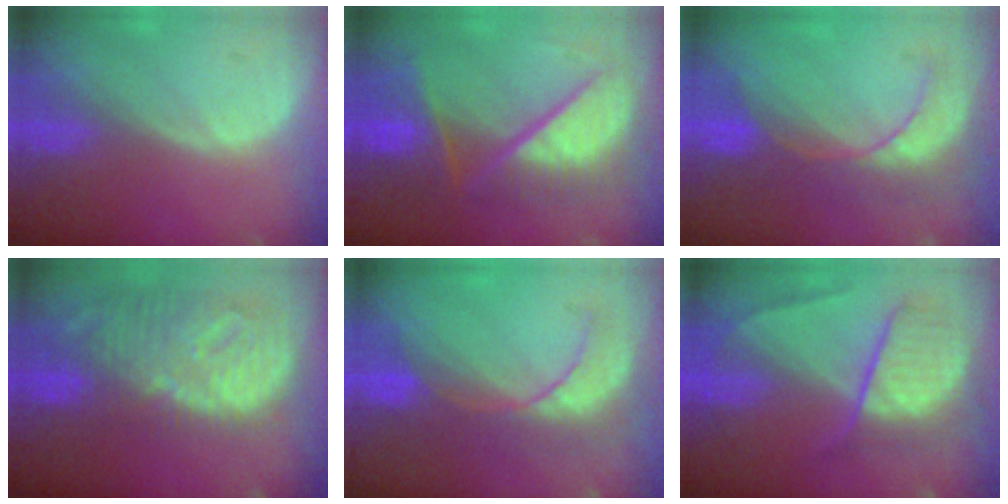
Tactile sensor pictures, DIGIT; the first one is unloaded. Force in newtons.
{"total": 11.0, "press": 10.9, "slide": 1.4}
{"total": 9.1, "press": 7.9, "slide": 4.5}
{"total": 12.7, "press": 10.9, "slide": 6.4}
{"total": 8.5, "press": 7.9, "slide": 3.3}
{"total": 7.9, "press": 7.9, "slide": 0.6}